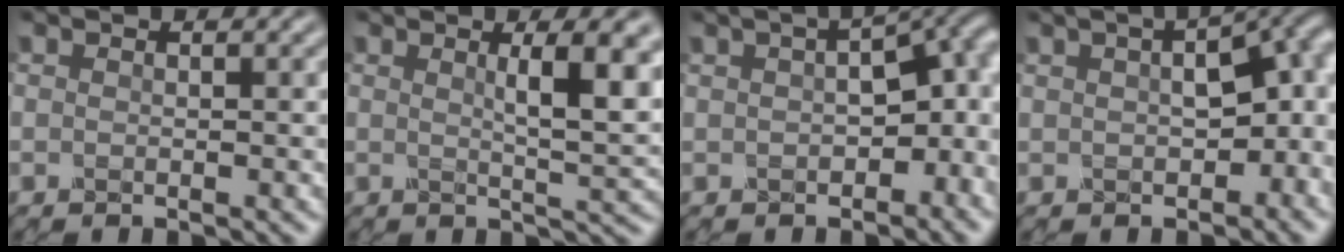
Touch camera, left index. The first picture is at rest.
{"total": 6.1, "force": [1.7, 1.5, 5.7], "torque": [-0.066, 0.001, 0.024]}
{"total": 9.8, "force": [0.0, 5.6, 8.0], "torque": [-0.077, -0.004, 0.005]}
{"total": 11.7, "force": [0.9, 6.6, 9.6], "torque": [-0.098, 0.011, 0.014]}